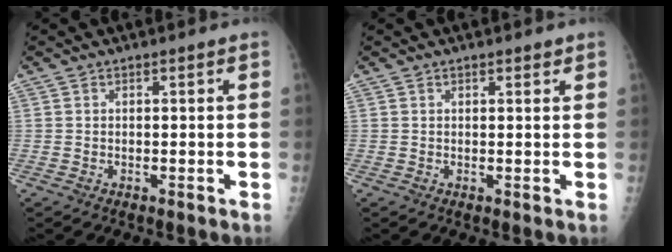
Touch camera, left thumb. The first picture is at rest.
{"total": 1.2, "force": [0.9, 0.5, 0.6], "torque": [-0.004, -0.005, 0.011]}